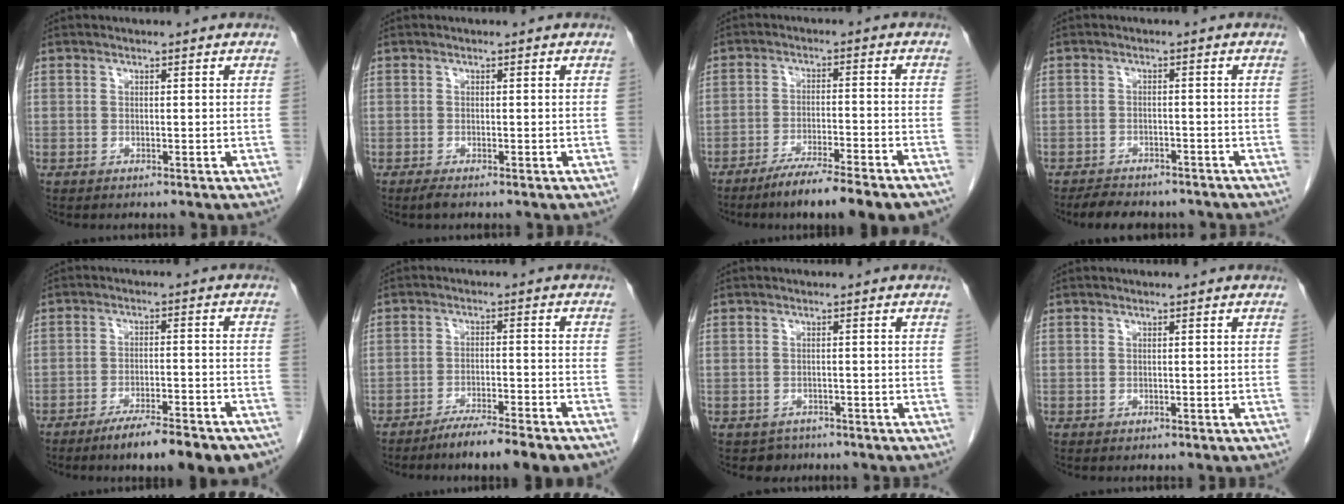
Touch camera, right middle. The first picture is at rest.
{"total": 1.0, "force": [-0.8, 0.0, 0.6], "torque": [-0.019, -0.005, -0.015]}
{"total": 11.1, "force": [-8.7, 0.2, 6.9], "torque": [-0.091, -0.023, -0.133]}
{"total": 7.4, "force": [-6.5, 2.6, 2.5], "torque": [-0.041, -0.001, -0.087]}
{"total": 13.7, "force": [-10.9, 2.0, 8.0], "torque": [-0.079, 0.008, -0.157]}
{"total": 8.8, "force": [-7.2, 0.0, 5.2], "torque": [-0.064, -0.016, -0.112]}
{"total": 2.5, "force": [-1.8, 1.6, -0.3], "torque": [-0.003, 0.005, -0.027]}
{"total": 0.0}